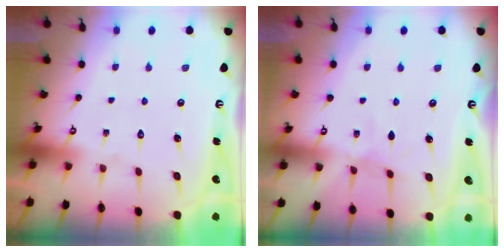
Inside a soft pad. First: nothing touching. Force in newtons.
{"total": 3.0, "press": 2.9, "slide": 0.4}